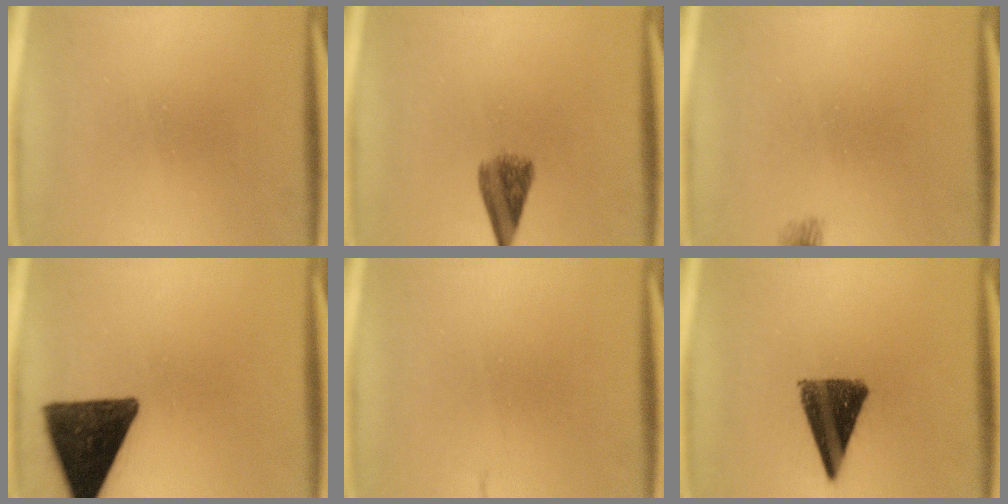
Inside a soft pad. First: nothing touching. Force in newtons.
{"total": 4.4}
{"total": 1.6}
{"total": 14.8}
{"total": 1.6}
{"total": 10.6}